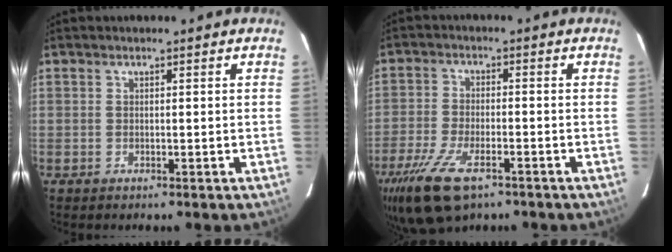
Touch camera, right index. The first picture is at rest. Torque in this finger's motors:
{"motor_torque": [1.30, -0.84, 0.56, 0.14]}